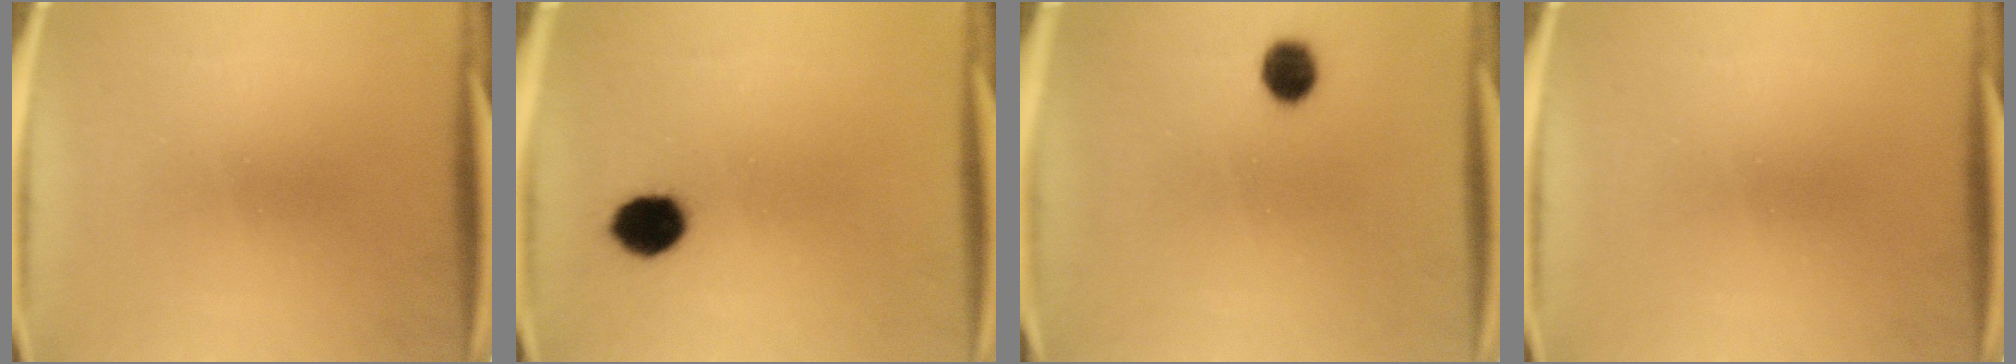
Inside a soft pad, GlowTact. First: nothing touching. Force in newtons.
{"total": 7.0}
{"total": 4.8}
{"total": 0.0}